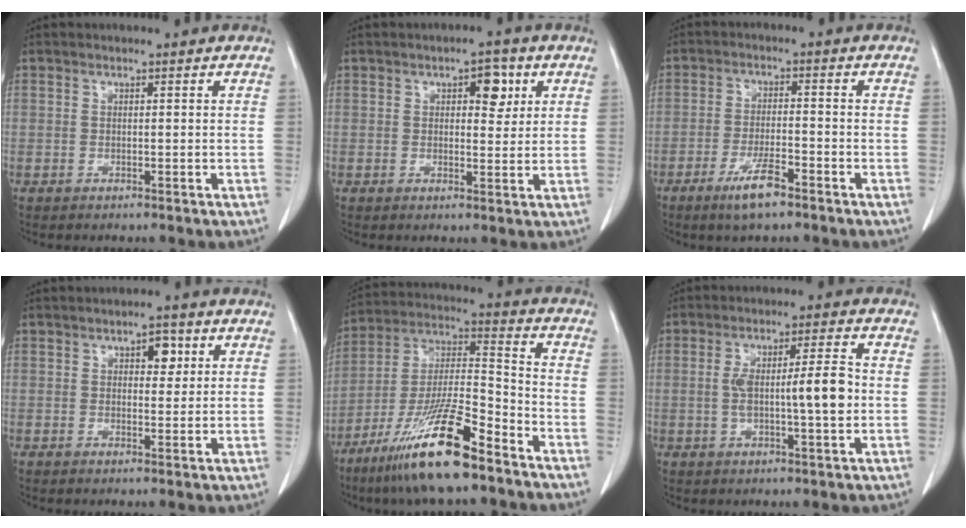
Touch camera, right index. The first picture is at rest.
{"total": 4.3, "force": [1.8, 2.1, 3.4], "torque": [-0.041, 0.006, 0.023]}
{"total": 6.0, "force": [-4.0, 0.8, 4.4], "torque": [-0.087, -0.007, -0.071]}
{"total": 3.5, "force": [1.4, 1.8, 2.6], "torque": [-0.033, 0.005, 0.019]}
{"total": 17.3, "force": [-11.4, 2.0, 12.8], "torque": [-0.266, -0.025, -0.210]}
{"total": 8.4, "force": [-0.3, 1.2, 8.3], "torque": [-0.144, 0.014, -0.005]}